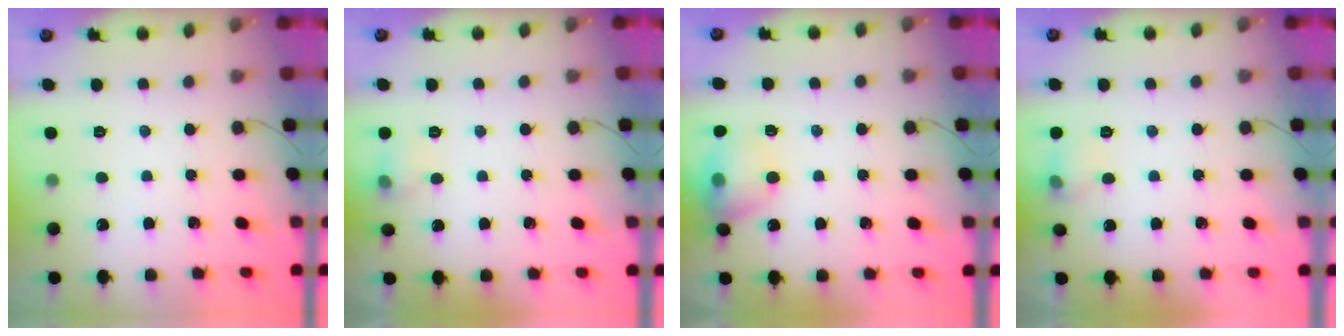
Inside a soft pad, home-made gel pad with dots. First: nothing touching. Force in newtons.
{"total": 5.8, "press": 5.6, "slide": 1.4}
{"total": 12.8, "press": 12.7, "slide": 1.5}
{"total": 6.9, "press": 6.7, "slide": 1.7}